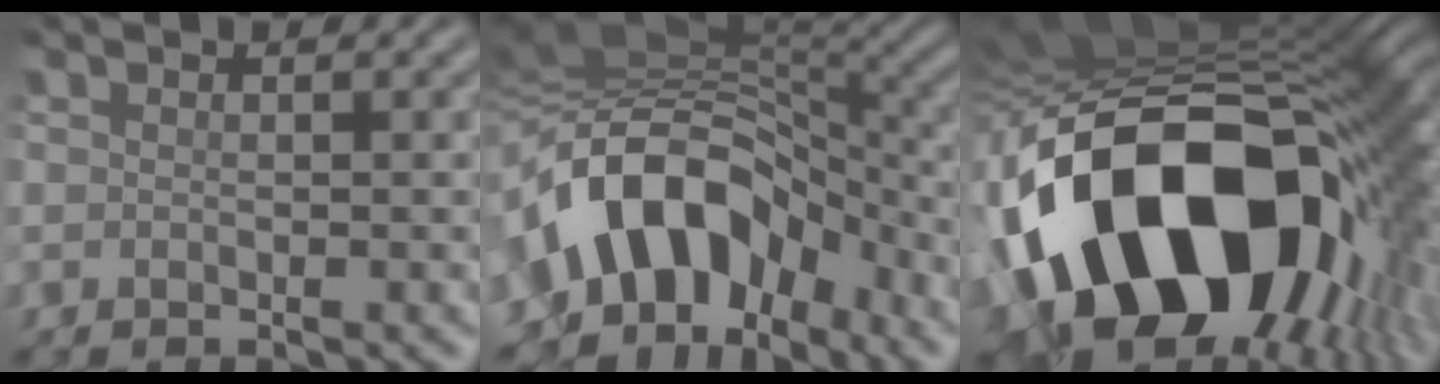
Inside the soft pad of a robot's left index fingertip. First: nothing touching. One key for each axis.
{"total": 12.7, "fx": -3.9, "fy": 8.3, "fz": 8.8, "tx": -0.143, "ty": 0.019, "tz": -0.077}
{"total": 19.9, "fx": -5.8, "fy": 12.8, "fz": 14.1, "tx": -0.263, "ty": -0.035, "tz": -0.070}